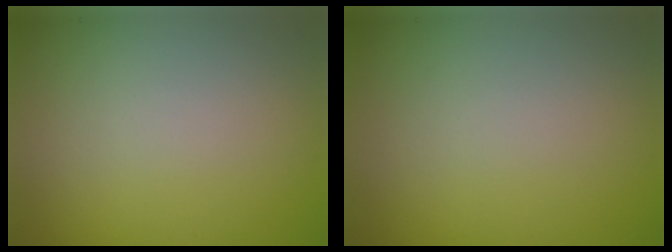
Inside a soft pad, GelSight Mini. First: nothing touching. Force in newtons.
{"total": 0.0}